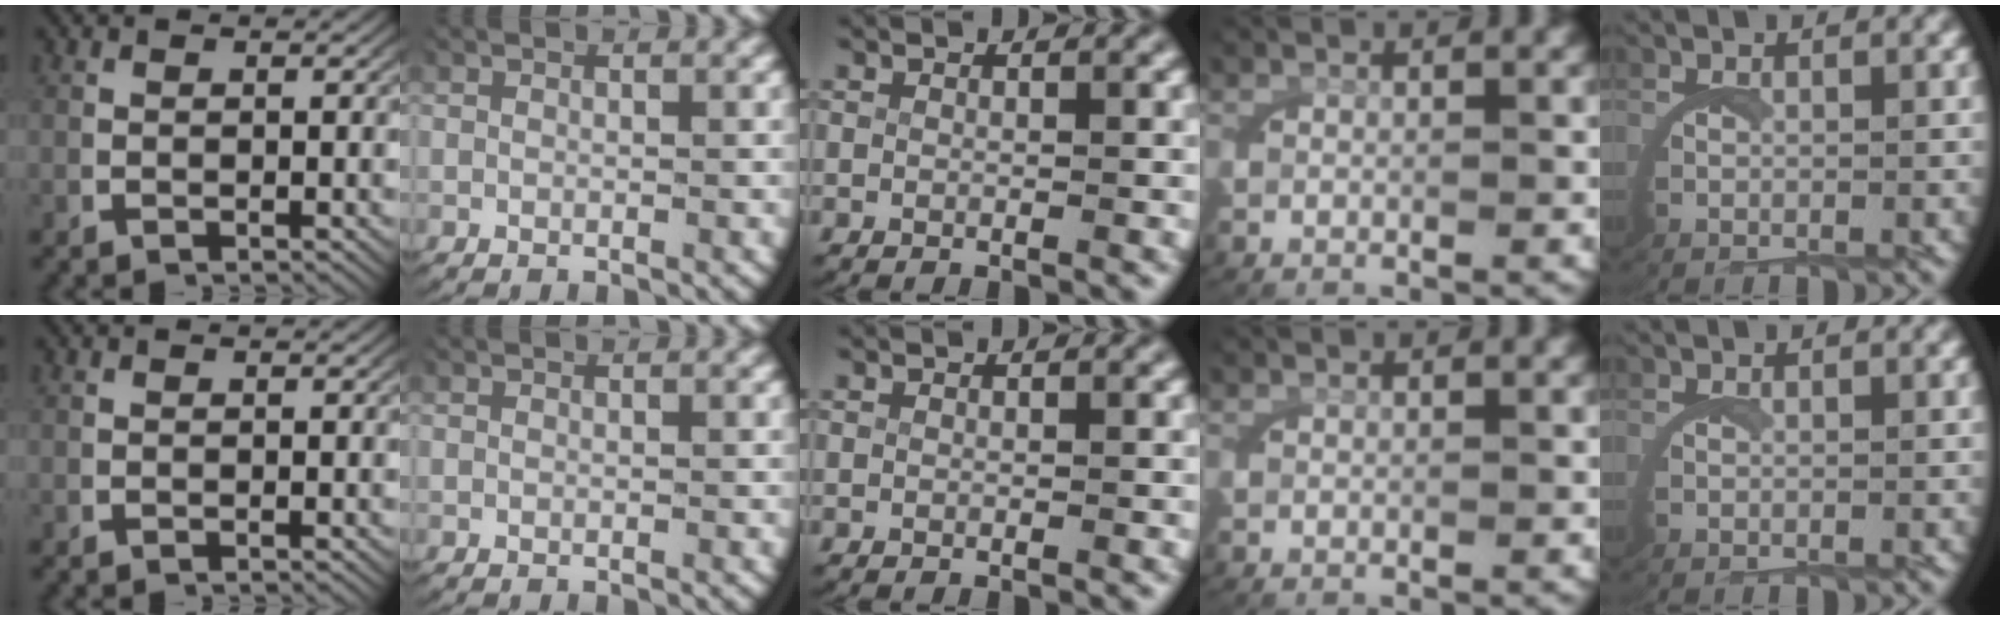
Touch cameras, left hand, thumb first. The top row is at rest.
{}